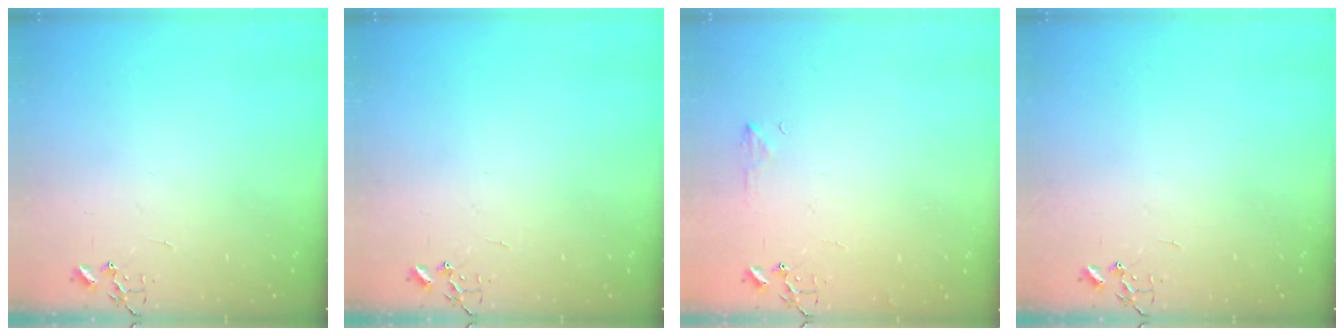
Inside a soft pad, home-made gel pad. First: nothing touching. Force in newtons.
{"total": 0.0}
{"total": 6.4, "press": 6.3, "slide": 0.7}
{"total": 0.0}